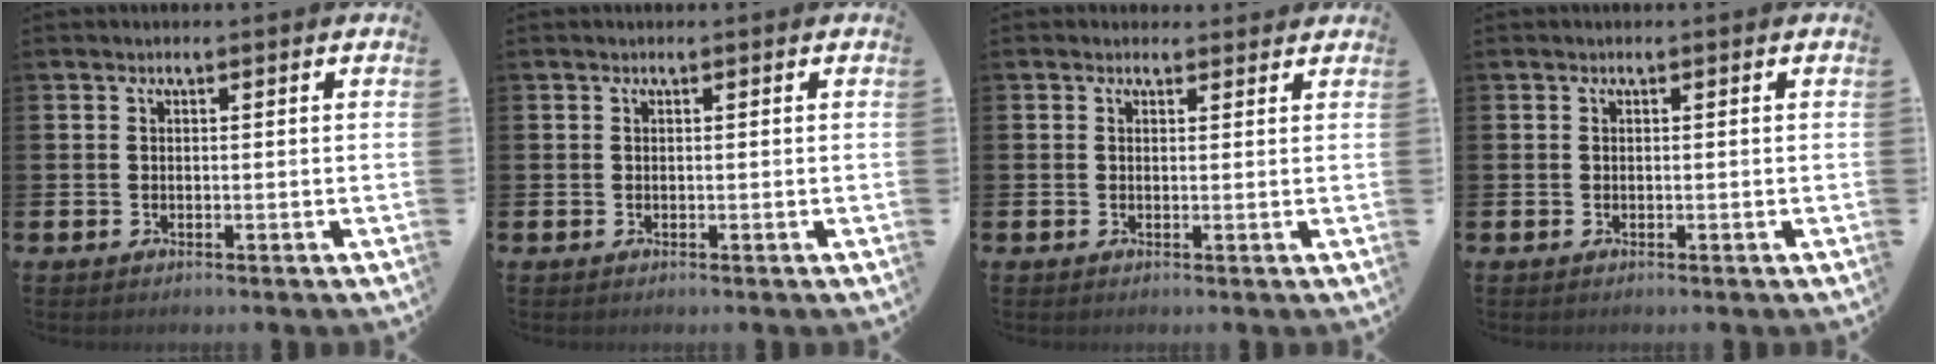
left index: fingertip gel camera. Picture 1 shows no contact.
{"total": 0.0}
{"total": 1.1, "force": [0.9, 0.6, 0.1], "torque": [0.009, 0.002, 0.014]}
{"total": 0.0}